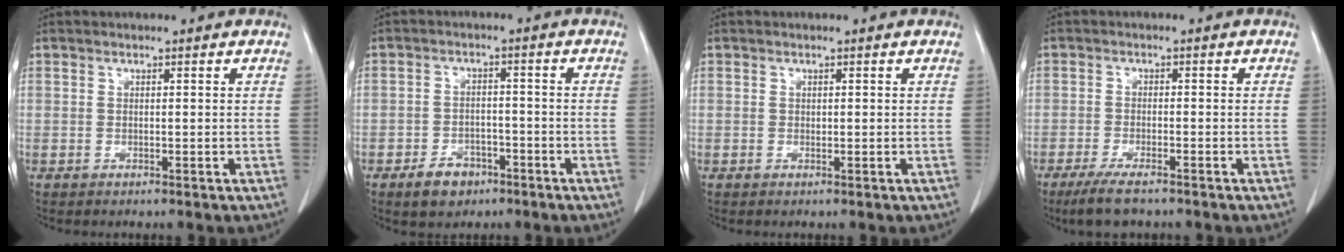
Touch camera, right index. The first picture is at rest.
{"total": 4.9, "force": [-3.1, 3.2, 2.1], "torque": [-0.034, 0.006, -0.044]}
{"total": 0.0}
{"total": 5.8, "force": [-4.4, 1.0, 3.7], "torque": [-0.068, -0.013, -0.073]}